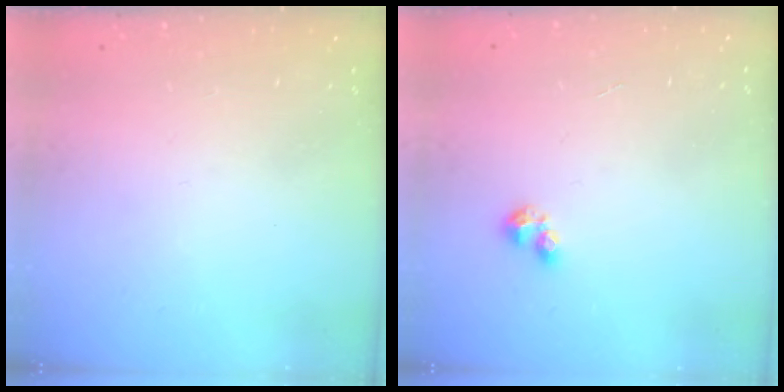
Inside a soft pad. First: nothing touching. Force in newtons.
{"total": 2.4, "press": 2.4, "slide": 0.4}